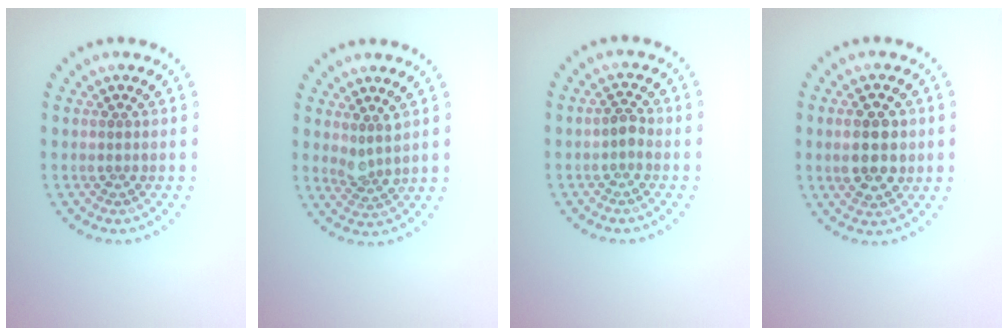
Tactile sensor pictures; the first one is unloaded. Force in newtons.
{"total": 1.9, "press": 1.5, "slide": 1.1}
{"total": 1.1, "press": 1.0, "slide": 0.5}
{"total": 4.3, "press": 4.3, "slide": 0.1}